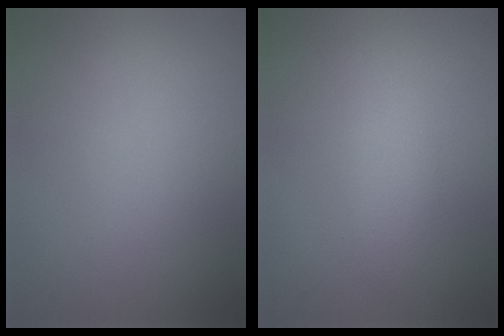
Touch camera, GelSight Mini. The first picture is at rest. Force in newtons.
{"total": 2.0, "press": 2.0, "slide": 0.1}